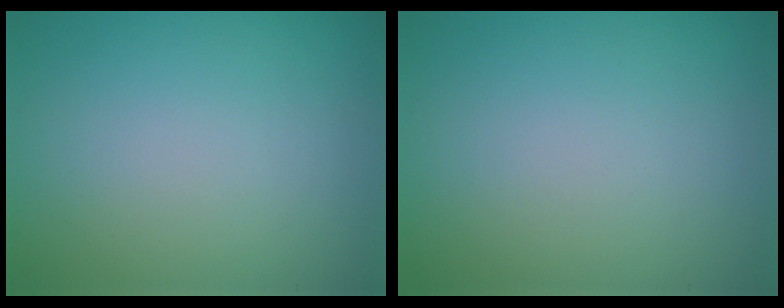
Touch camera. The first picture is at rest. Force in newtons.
{"total": 0.0}